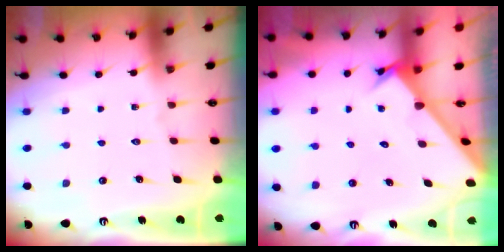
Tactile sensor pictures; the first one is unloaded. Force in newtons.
{"total": 2.7, "press": 2.7, "slide": 0.2}